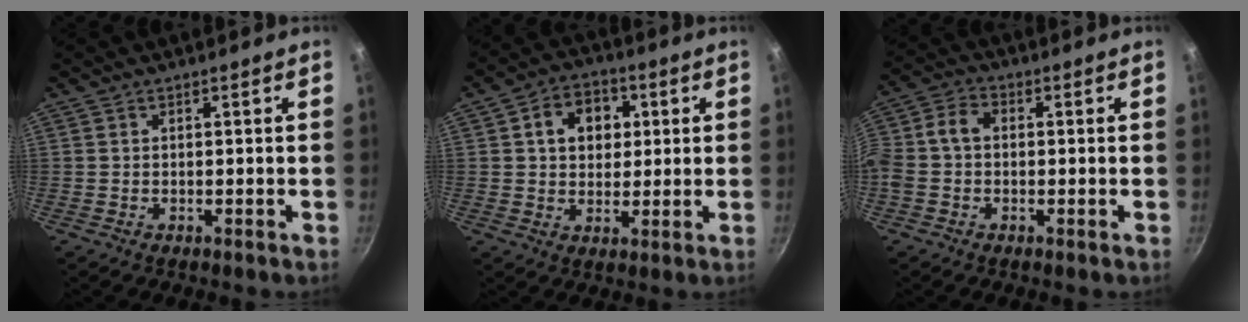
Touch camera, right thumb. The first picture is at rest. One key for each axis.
{"total": 9.6, "fx": 2.5, "fy": 7.5, "fz": 5.5, "tx": -0.055, "ty": 0.006, "tz": 0.031}
{"total": 7.1, "fx": -0.3, "fy": 5.2, "fz": 4.9, "tx": -0.103, "ty": 0.028, "tz": -0.025}